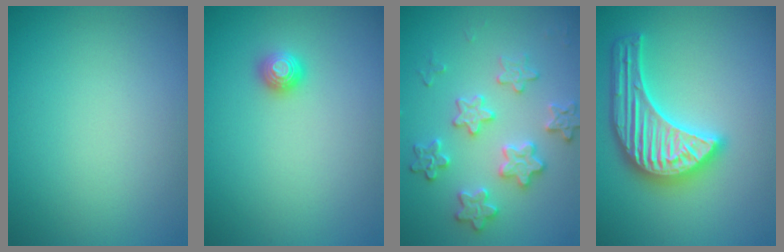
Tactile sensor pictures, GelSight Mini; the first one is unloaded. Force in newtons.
{"total": 1.1, "press": 1.1, "slide": 0.4}
{"total": 3.6, "press": 3.5, "slide": 0.5}
{"total": 5.5, "press": 5.5, "slide": 0.6}